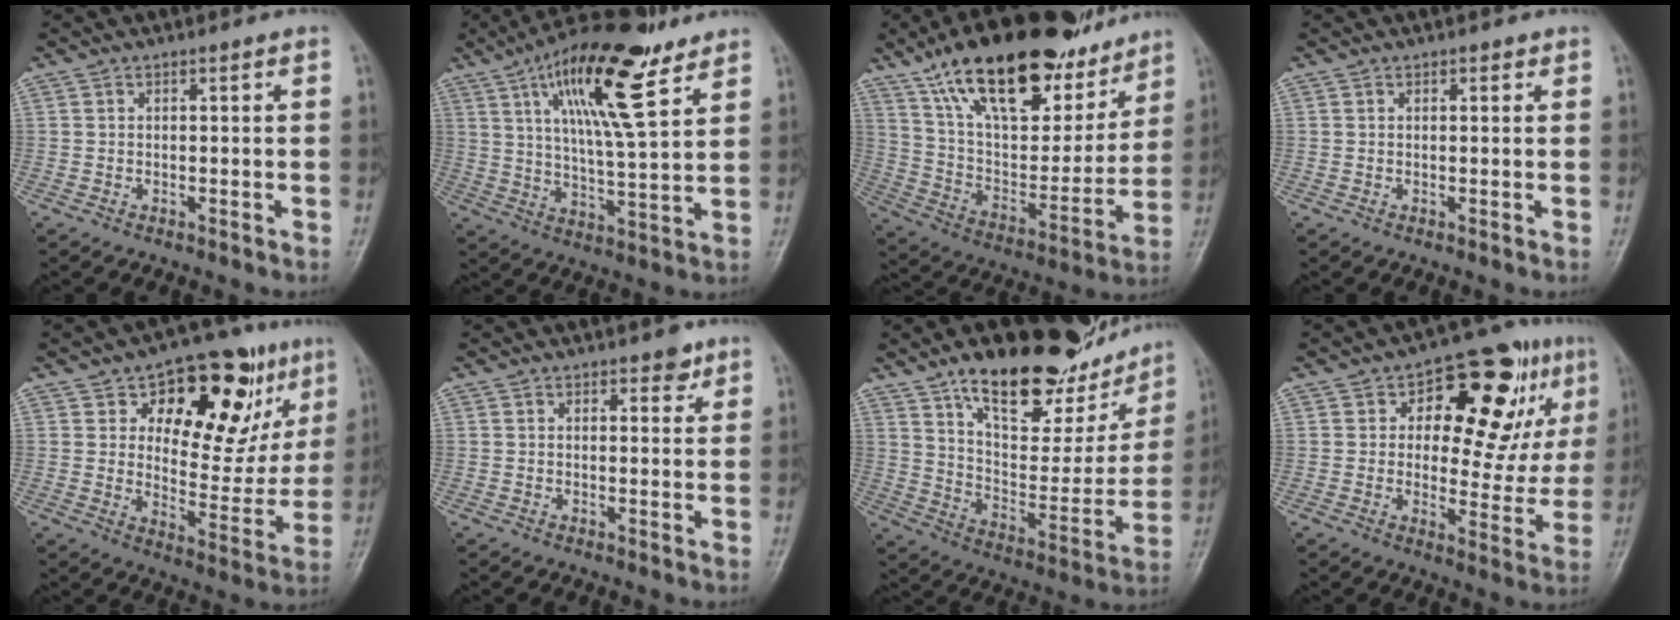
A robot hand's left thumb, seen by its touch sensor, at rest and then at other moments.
{"total": 18.7, "force": [10.0, 5.6, 14.9], "torque": [-0.226, -0.032, 0.167]}
{"total": 28.9, "force": [19.2, 12.1, 17.9], "torque": [-0.251, -0.044, 0.316]}
{"total": 0.6, "force": [0.5, 0.4, 0.2], "torque": [0.002, -0.002, 0.003]}
{"total": 20.5, "force": [9.5, 10.8, 14.6], "torque": [-0.138, -0.031, 0.139]}
{"total": 2.3, "force": [1.6, 1.2, 1.0], "torque": [0.002, -0.008, 0.019]}
{"total": 25.8, "force": [17.2, 10.8, 15.9], "torque": [-0.184, -0.061, 0.269]}
{"total": 19.1, "force": [6.9, 9.8, 14.8], "torque": [-0.138, -0.004, 0.091]}